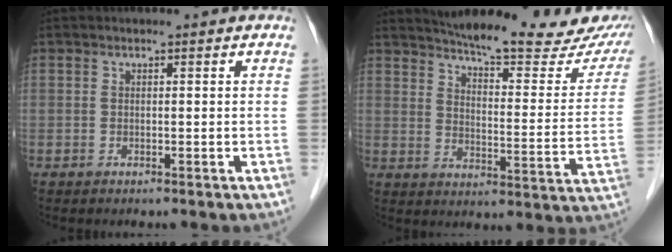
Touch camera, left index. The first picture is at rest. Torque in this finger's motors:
{"motor_torque": [1.13, -1.01, 0.30, 0.01]}